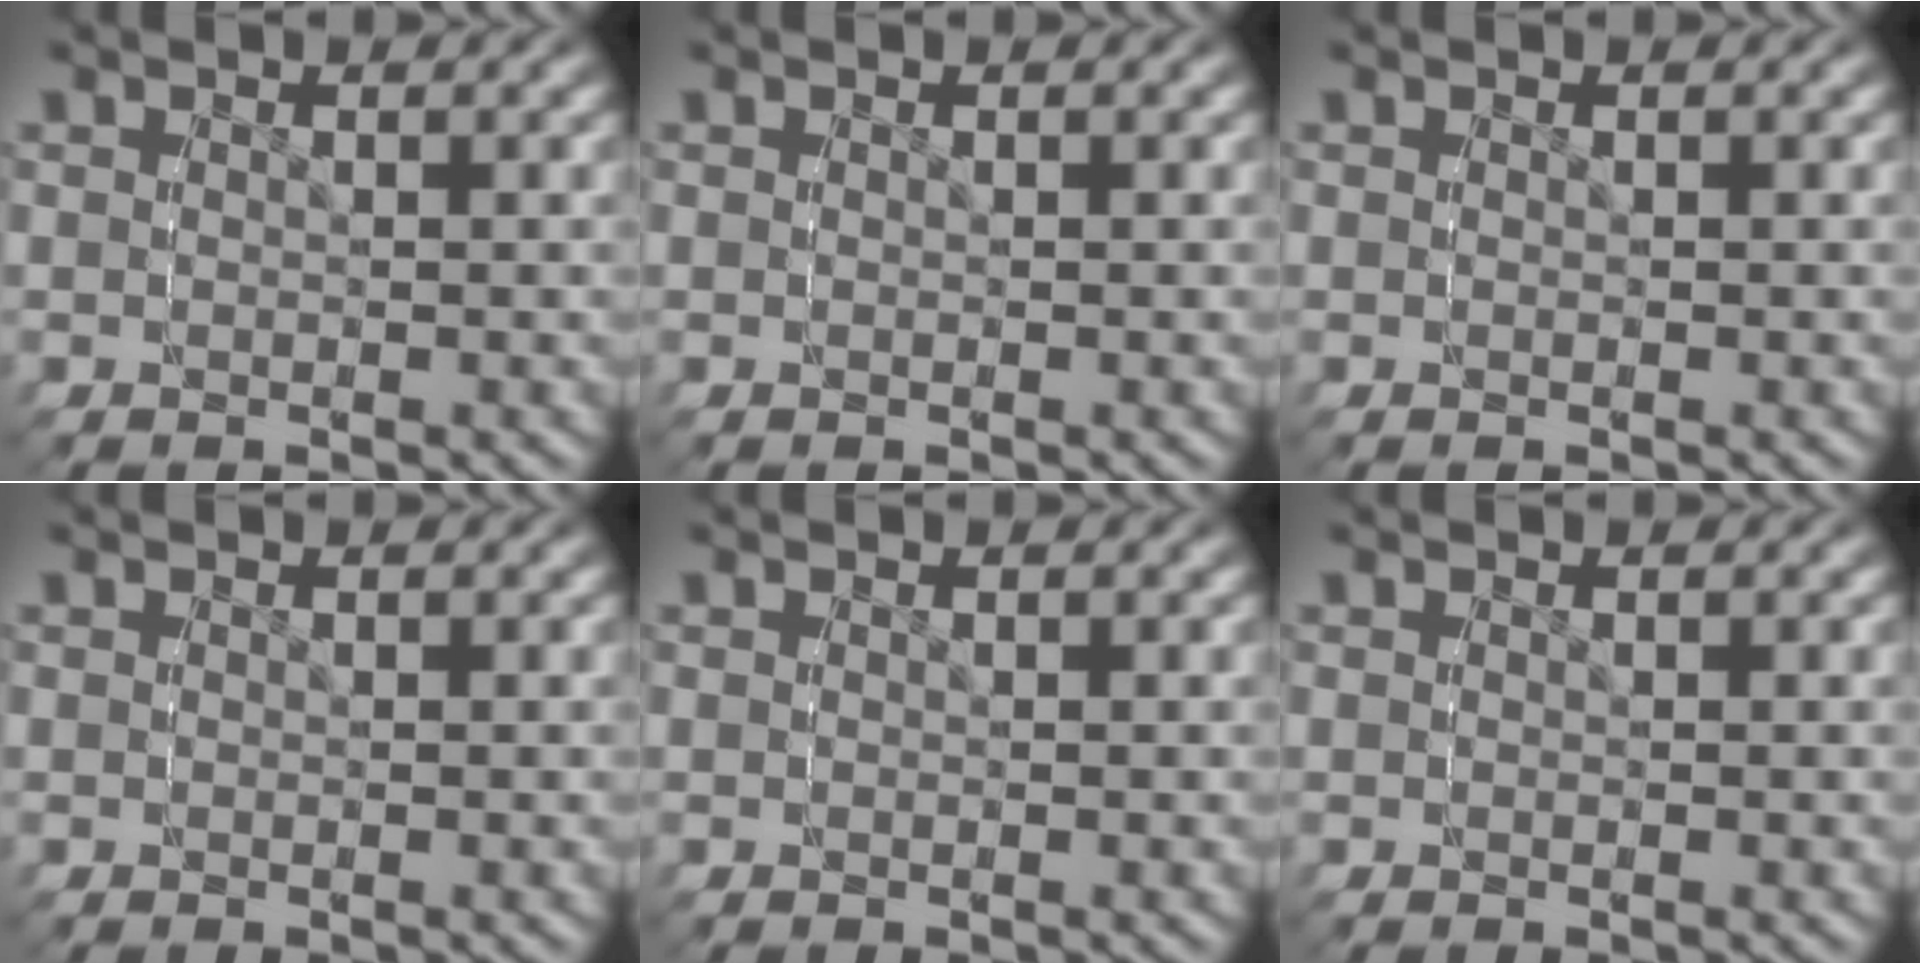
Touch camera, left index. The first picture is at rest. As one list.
[{"total": 0.0}, {"total": 0.0}, {"total": 0.0}, {"total": 0.0}, {"total": 0.0}]